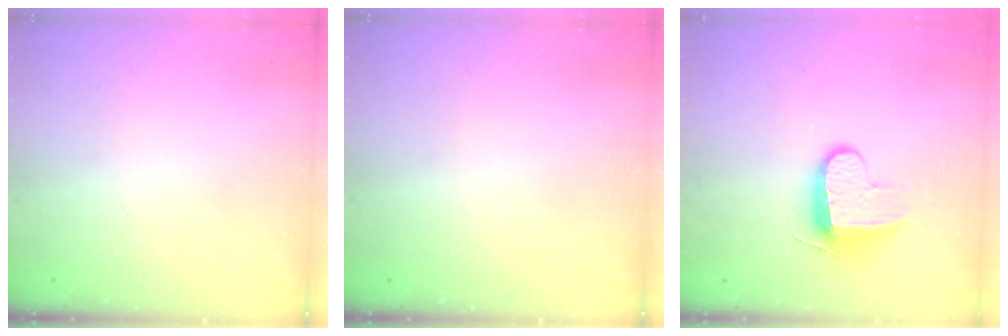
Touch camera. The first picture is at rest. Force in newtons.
{"total": 0.0}
{"total": 9.1, "press": 9.1, "slide": 1.0}